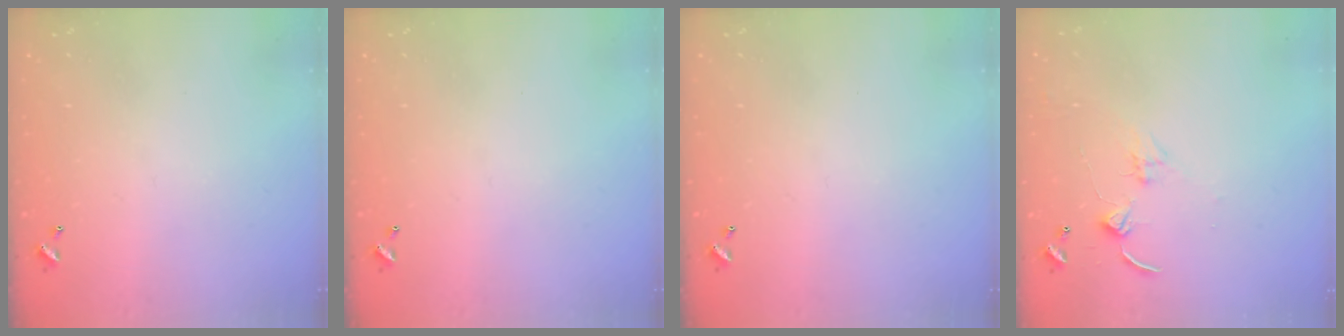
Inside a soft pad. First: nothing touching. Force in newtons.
{"total": 0.0}
{"total": 0.0}
{"total": 2.4, "press": 2.3, "slide": 0.4}